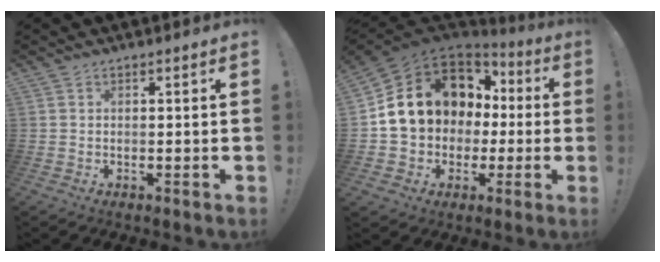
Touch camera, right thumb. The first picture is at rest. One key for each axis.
{"total": 16.7, "fx": 3.6, "fy": 13.4, "fz": 9.3, "tx": -0.158, "ty": -0.006, "tz": 0.097}